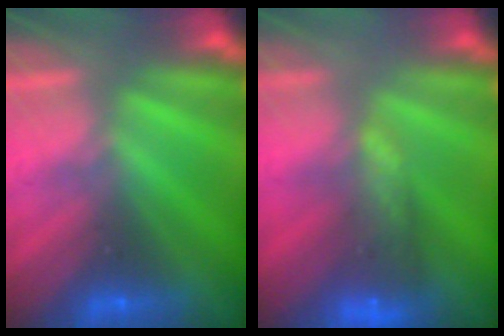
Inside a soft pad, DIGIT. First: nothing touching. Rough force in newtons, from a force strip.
{"total": 7.2}